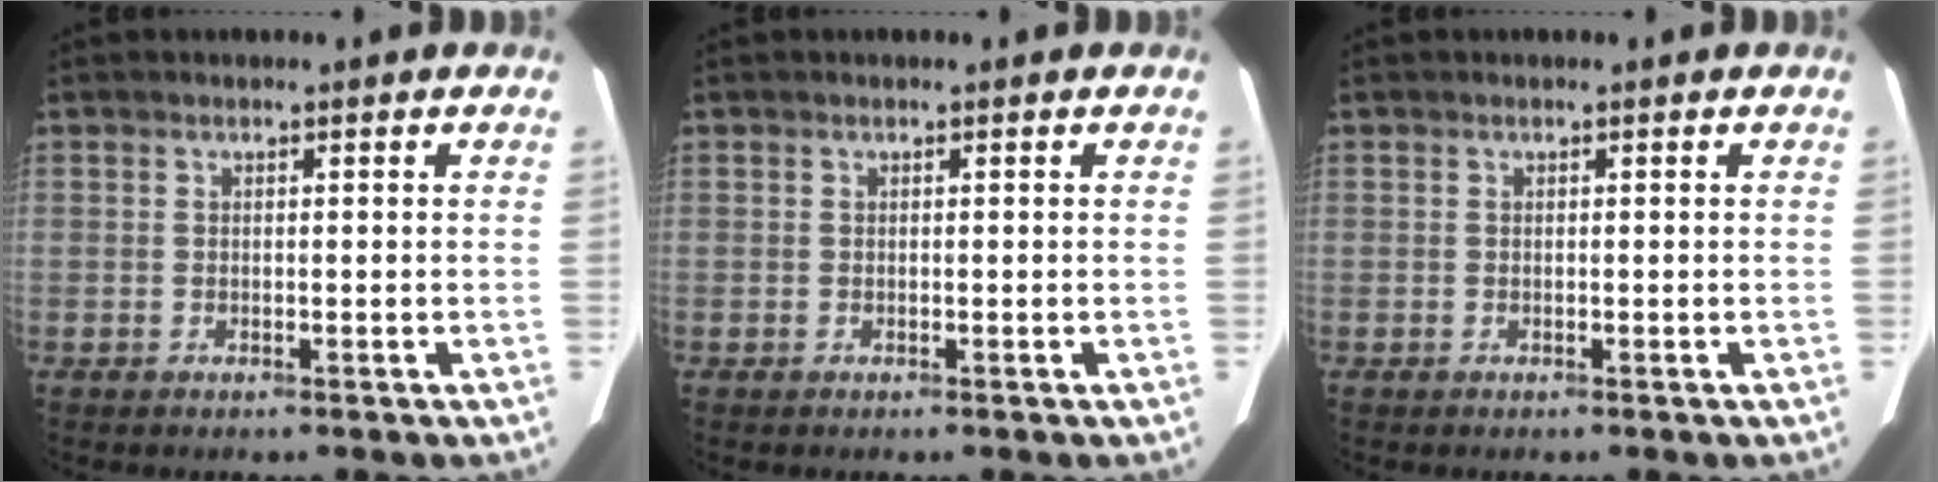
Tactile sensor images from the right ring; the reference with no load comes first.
{"total": 0.0}
{"total": 0.0}